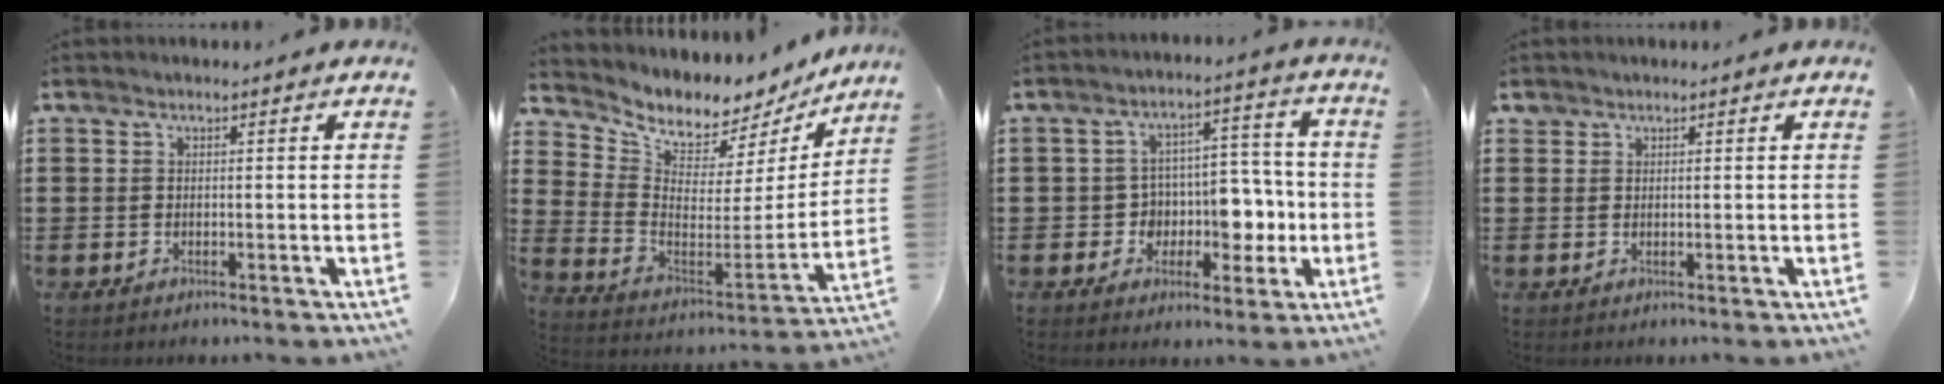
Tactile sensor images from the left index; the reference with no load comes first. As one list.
[{"total": 5.8, "force": [5.5, 1.8, 0.4], "torque": [-0.041, -0.063, 0.093]}, {"total": 7.1, "force": [-0.9, 6.3, 3.2], "torque": [-0.060, 0.003, -0.012]}, {"total": 0.9, "force": [0.7, 0.6, 0.1], "torque": [-0.005, 0.004, 0.014]}]